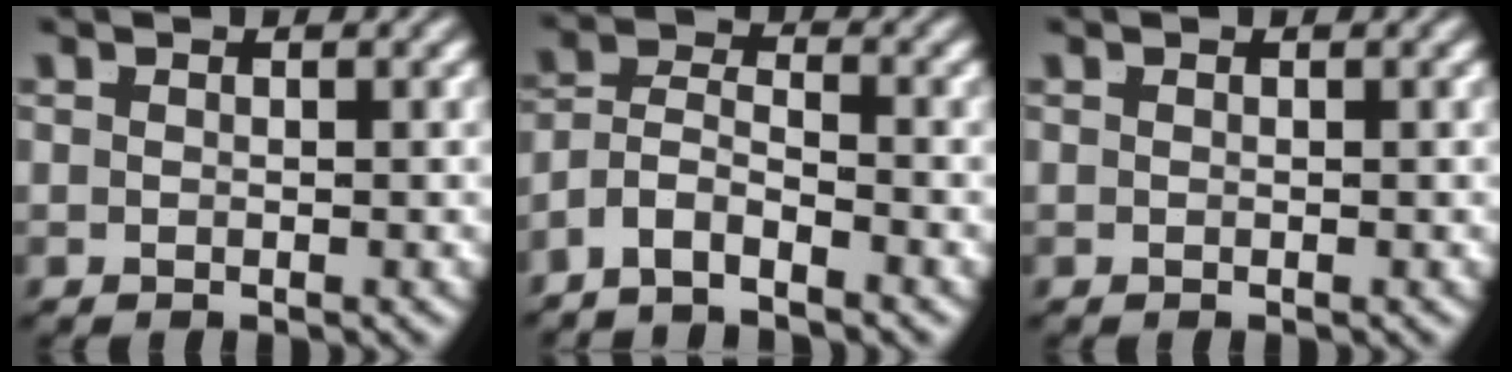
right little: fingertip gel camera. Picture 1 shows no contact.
{"total": 6.6, "force": [-3.1, 5.1, 2.7], "torque": [-0.075, -0.030, -0.056]}
{"total": 0.0}